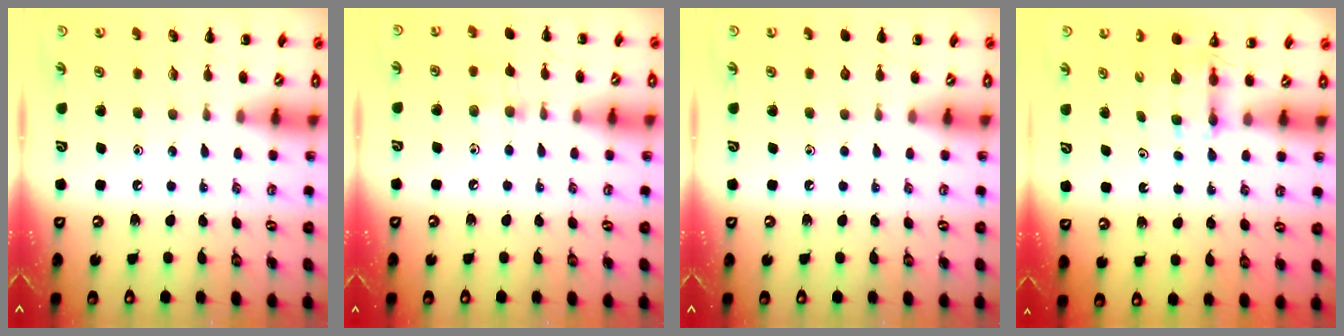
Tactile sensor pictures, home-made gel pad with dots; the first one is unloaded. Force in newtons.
{"total": 7.4, "press": 7.2, "slide": 1.9}
{"total": 0.0}
{"total": 4.2, "press": 4.2, "slide": 0.2}